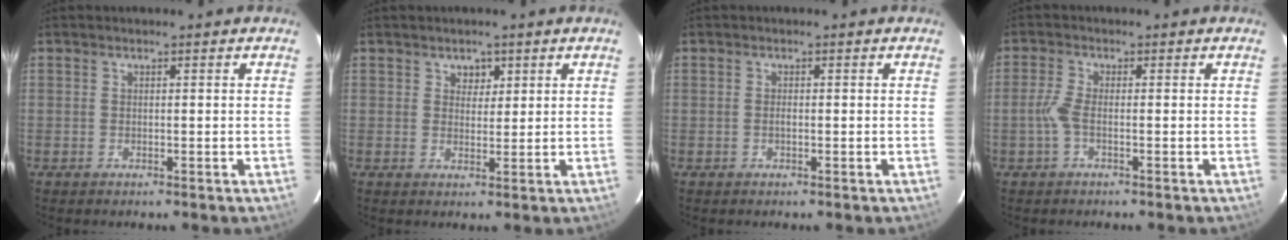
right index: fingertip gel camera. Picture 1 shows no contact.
{"total": 2.4, "force": [1.3, 2.0, 0.5], "torque": [-0.002, 0.004, 0.022]}
{"total": 1.0, "force": [-0.4, 0.5, 0.7], "torque": [-0.015, 0.002, -0.007]}
{"total": 2.8, "force": [-1.1, 0.6, 2.5], "torque": [-0.063, 0.002, -0.024]}